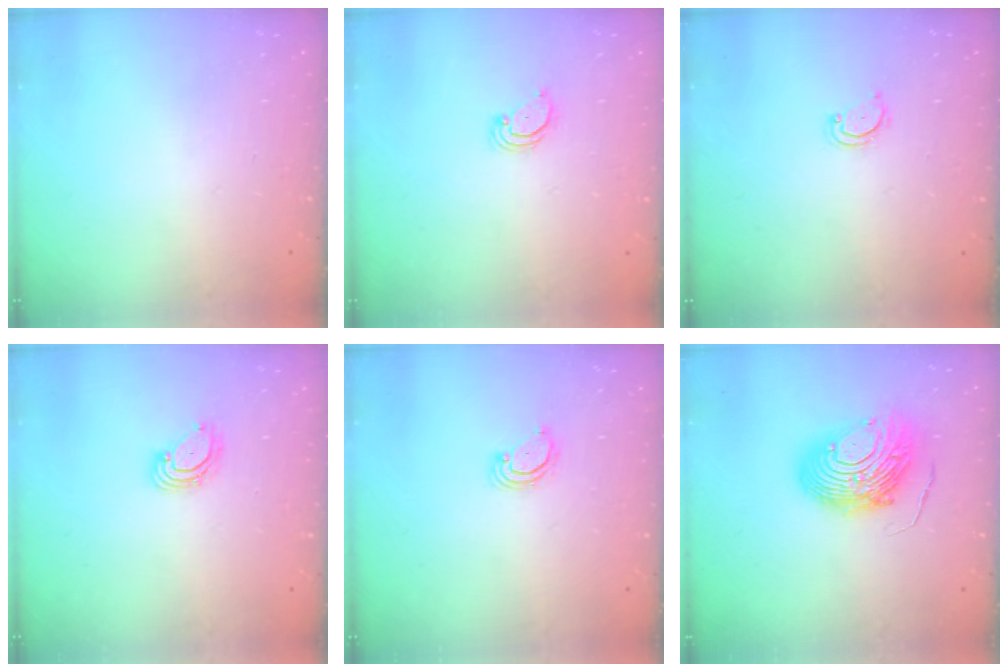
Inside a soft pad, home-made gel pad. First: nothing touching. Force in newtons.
{"total": 2.2, "press": 2.2, "slide": 0.3}
{"total": 2.8, "press": 2.8, "slide": 0.3}
{"total": 3.2, "press": 3.2, "slide": 0.3}
{"total": 2.9, "press": 2.9, "slide": 0.3}
{"total": 15.1, "press": 15.1, "slide": 1.6}